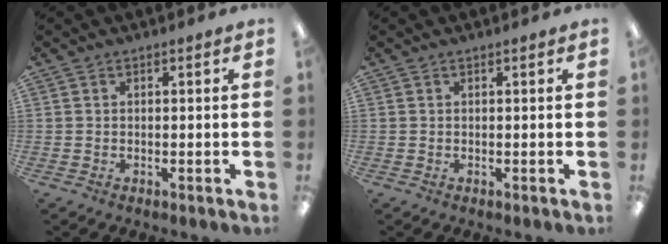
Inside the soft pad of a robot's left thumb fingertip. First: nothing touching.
{"total": 0.0}